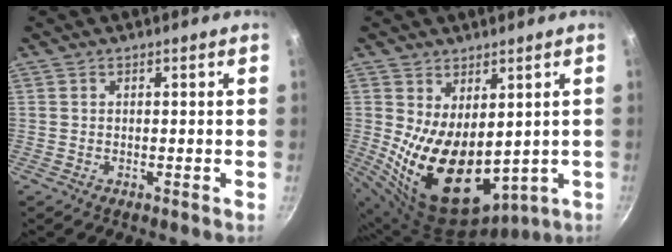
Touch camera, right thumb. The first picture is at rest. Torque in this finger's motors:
{"motor_torque": [-0.46, 2.31, 1.50, 1.27, 0.30]}